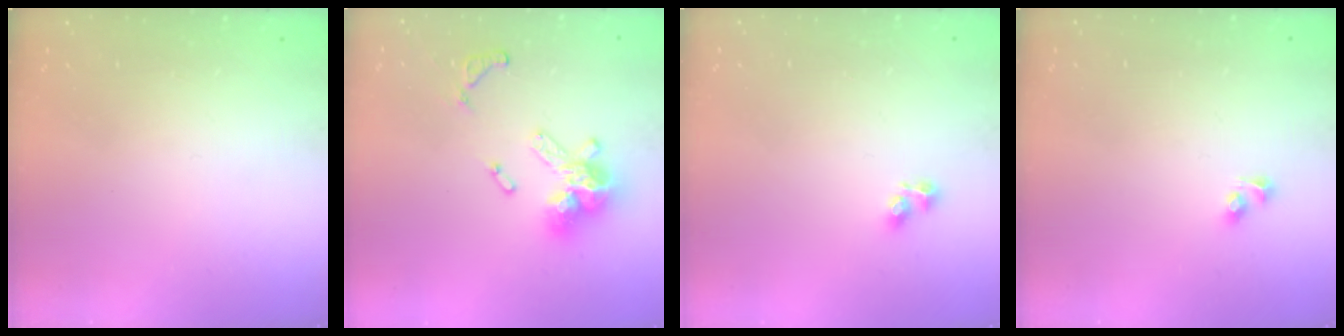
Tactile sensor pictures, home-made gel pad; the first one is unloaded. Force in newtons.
{"total": 13.8, "press": 13.8, "slide": 1.0}
{"total": 3.6, "press": 3.4, "slide": 1.3}
{"total": 2.7, "press": 2.5, "slide": 1.2}